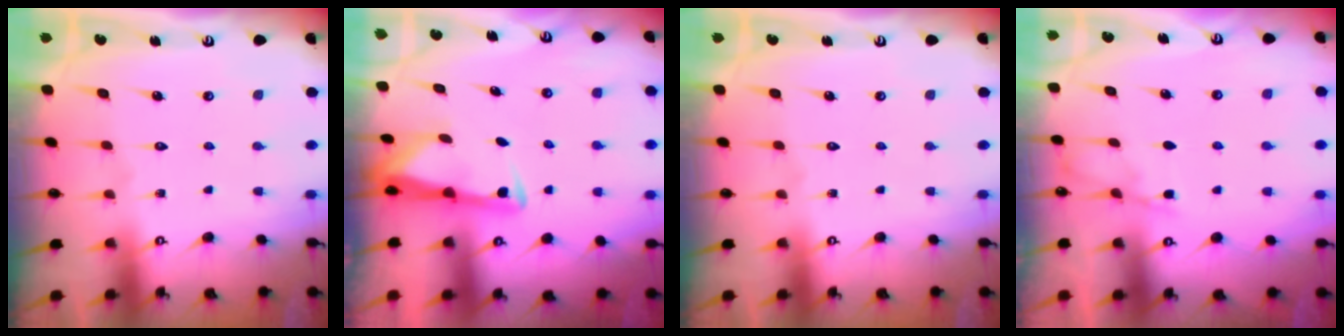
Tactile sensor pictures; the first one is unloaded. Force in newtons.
{"total": 3.0, "press": 3.0, "slide": 0.4}
{"total": 0.0}
{"total": 3.7, "press": 3.7, "slide": 0.5}